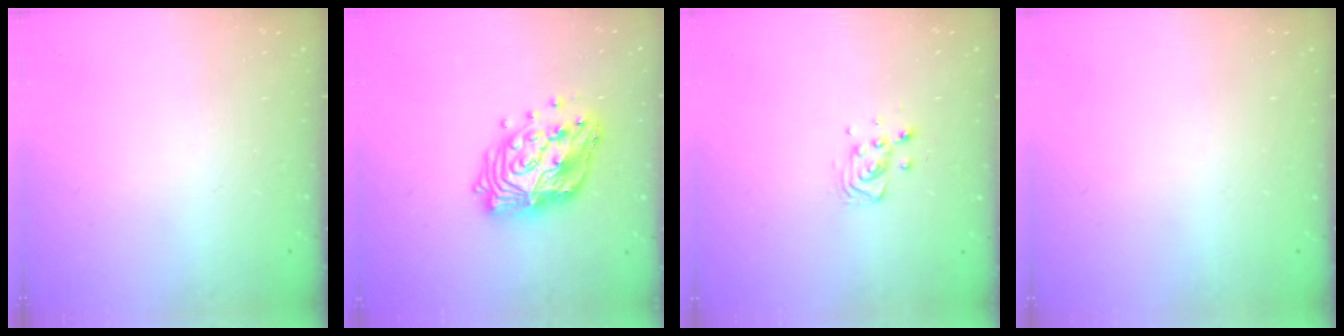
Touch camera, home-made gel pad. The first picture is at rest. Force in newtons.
{"total": 15.9, "press": 15.9, "slide": 1.1}
{"total": 7.3, "press": 7.1, "slide": 2.0}
{"total": 0.0}